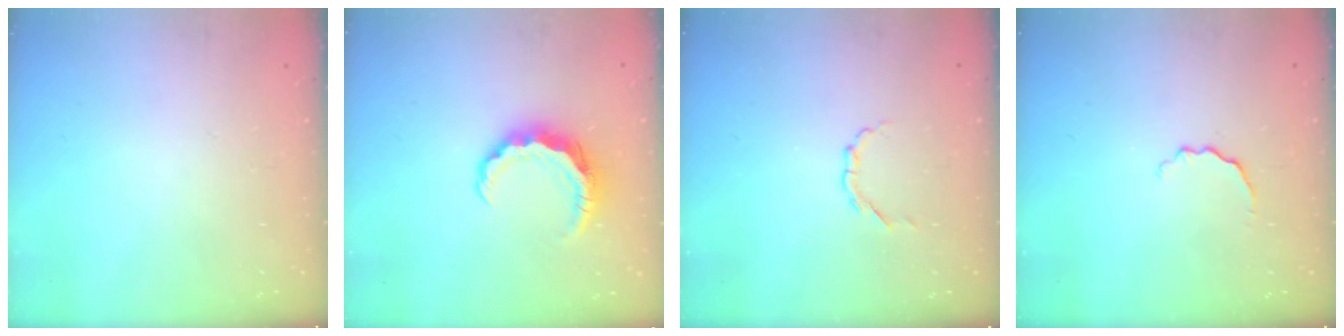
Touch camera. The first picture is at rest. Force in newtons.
{"total": 8.6, "press": 8.5, "slide": 1.4}
{"total": 2.7, "press": 2.5, "slide": 1.0}
{"total": 2.9, "press": 2.8, "slide": 0.8}